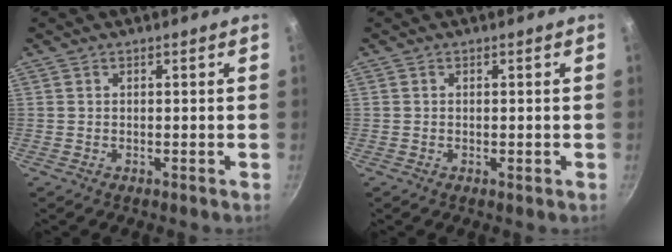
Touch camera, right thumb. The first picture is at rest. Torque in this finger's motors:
{"motor_torque": [-0.12, 0.02, -0.40, 0.32, 0.00]}